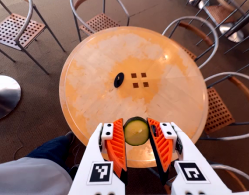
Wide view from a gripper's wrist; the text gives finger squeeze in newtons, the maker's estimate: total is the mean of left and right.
{"total": 8.1, "left": 8.0, "right": 8.2}